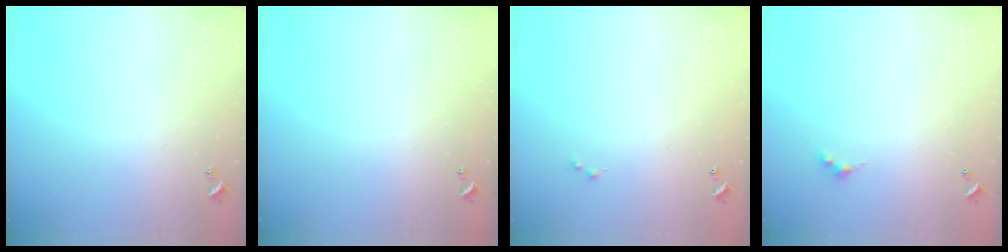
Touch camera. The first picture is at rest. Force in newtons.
{"total": 0.0}
{"total": 0.0}
{"total": 2.4, "press": 2.4, "slide": 0.4}